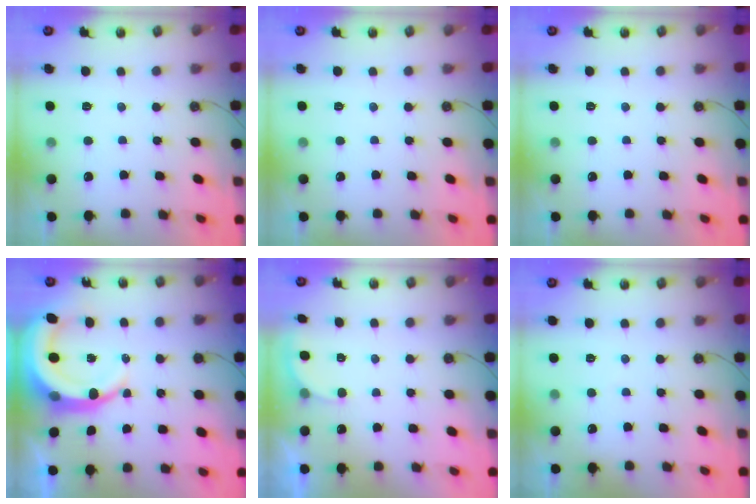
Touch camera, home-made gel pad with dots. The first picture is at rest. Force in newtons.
{"total": 0.0}
{"total": 0.0}
{"total": 11.8, "press": 11.6, "slide": 1.6}
{"total": 2.5, "press": 2.4, "slide": 0.7}
{"total": 1.4, "press": 1.4, "slide": 0.1}